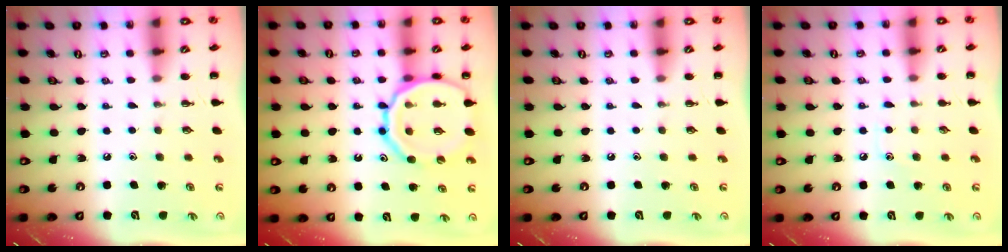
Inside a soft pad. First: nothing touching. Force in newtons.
{"total": 17.8, "press": 17.6, "slide": 2.5}
{"total": 0.0}
{"total": 6.5, "press": 6.1, "slide": 2.2}